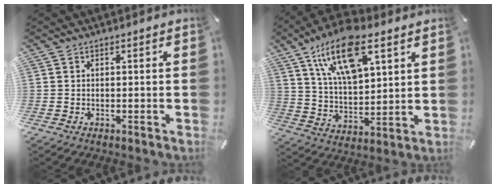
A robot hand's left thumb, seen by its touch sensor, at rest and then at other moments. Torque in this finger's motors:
{"motor_torque": [2.21, 2.28, 1.90, -0.87, 0.26]}